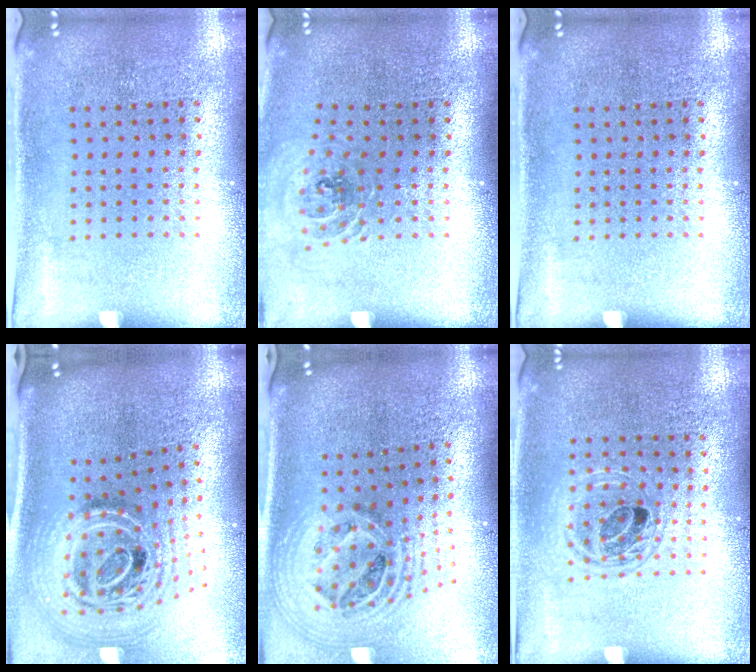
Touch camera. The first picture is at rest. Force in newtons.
{"total": 0.9, "press": 0.9, "slide": 0.1}
{"total": 0.0}
{"total": 2.9, "press": 2.0, "slide": 2.1}
{"total": 2.7, "press": 1.9, "slide": 1.9}
{"total": 1.2, "press": 1.1, "slide": 0.5}